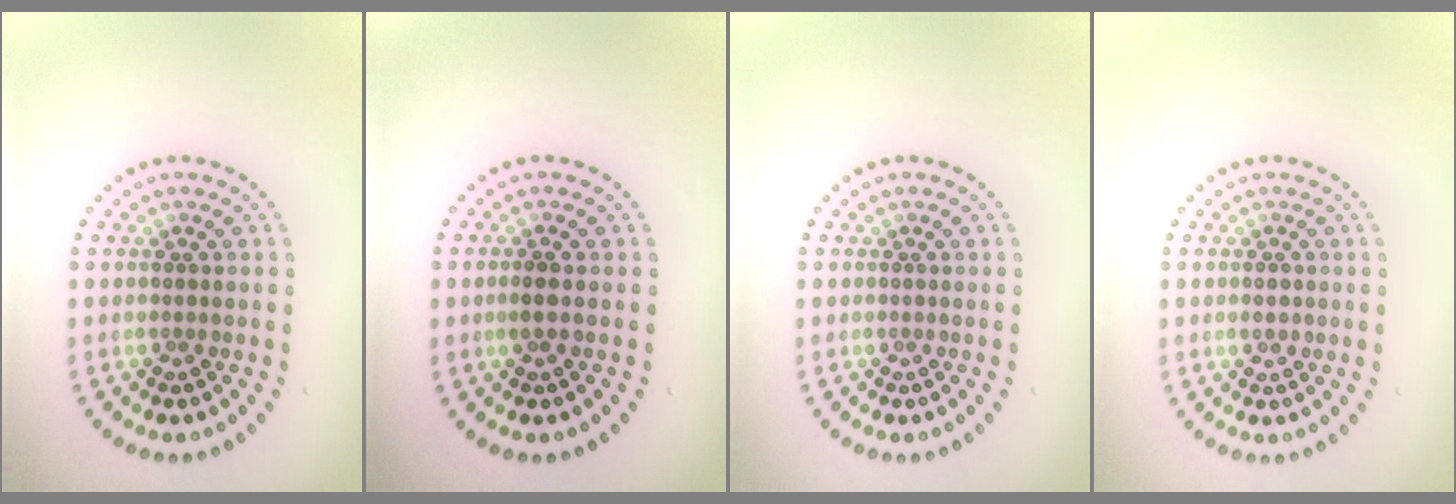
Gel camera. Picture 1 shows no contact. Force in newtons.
{"total": 1.0, "press": 0.9, "slide": 0.4}
{"total": 0.0}
{"total": 0.9, "press": 0.9, "slide": 0.1}